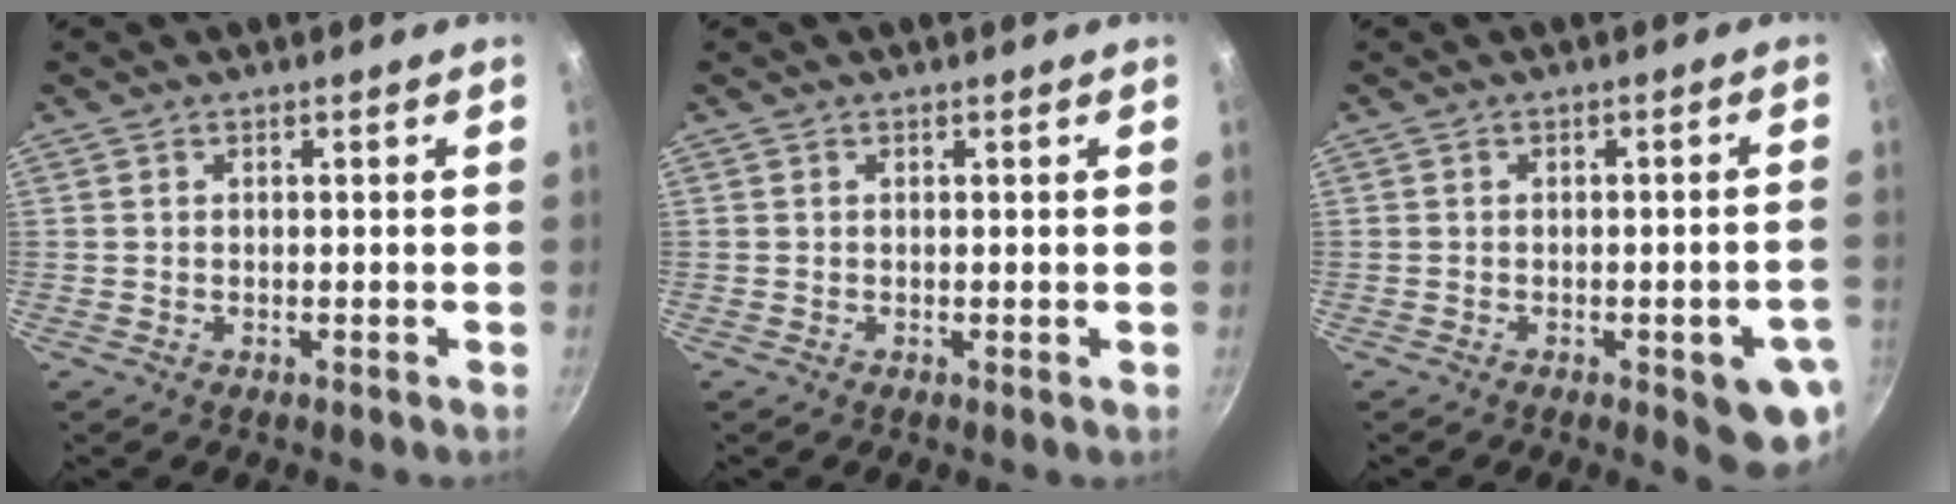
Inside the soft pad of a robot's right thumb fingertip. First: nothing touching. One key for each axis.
{"total": 0.0}
{"total": 8.9, "fx": -3.0, "fy": 2.8, "fz": 7.9, "tx": -0.071, "ty": 0.008, "tz": -0.035}